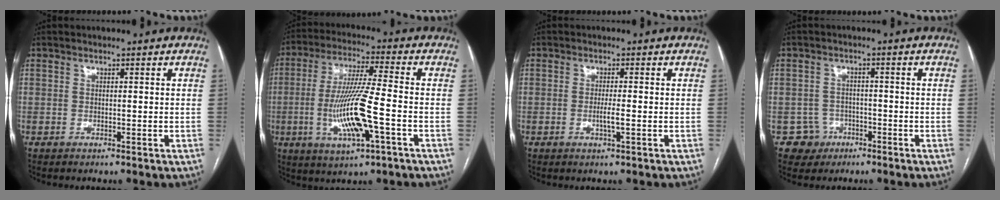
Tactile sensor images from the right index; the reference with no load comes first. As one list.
[{"total": 13.3, "force": [-3.4, 1.1, 12.8], "torque": [-0.255, -0.009, -0.062]}, {"total": 2.4, "force": [-0.6, 0.0, 2.3], "torque": [-0.044, -0.004, -0.010]}, {"total": 4.1, "force": [-1.9, 3.6, -0.5], "torque": [0.020, 0.018, -0.027]}]